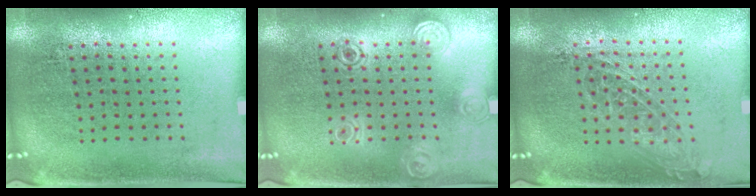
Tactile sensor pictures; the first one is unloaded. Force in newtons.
{"total": 1.4, "press": 1.3, "slide": 0.6}
{"total": 1.4, "press": 1.2, "slide": 0.7}